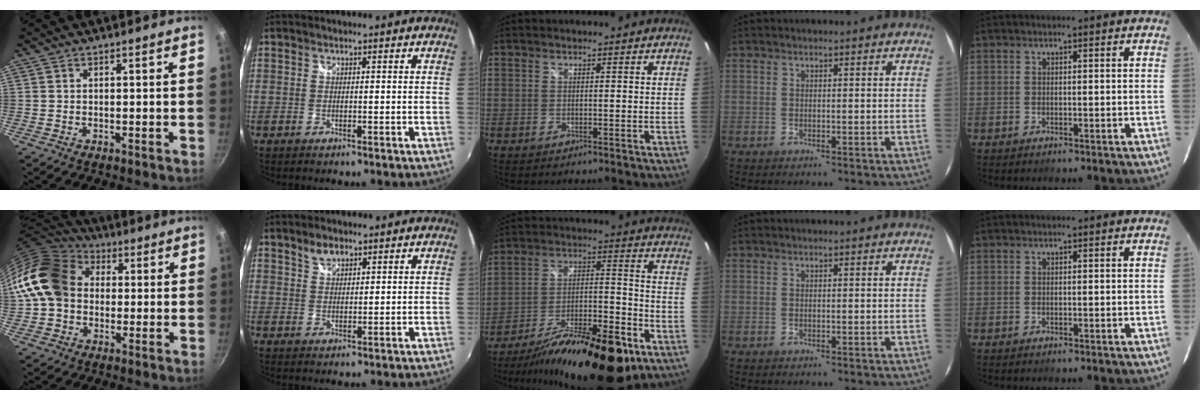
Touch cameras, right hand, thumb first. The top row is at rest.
{"thumb": {"total": 17.2, "force": [1.4, 13.8, 10.2], "torque": [-0.178, 0.039, 0.012]}, "index": {"total": 3.1, "force": [1.9, 2.2, 1.0], "torque": [-0.010, 0.008, 0.033]}, "middle": {"total": 23.7, "force": [-15.6, 8.6, 15.6], "torque": [-0.243, -0.010, -0.226]}}